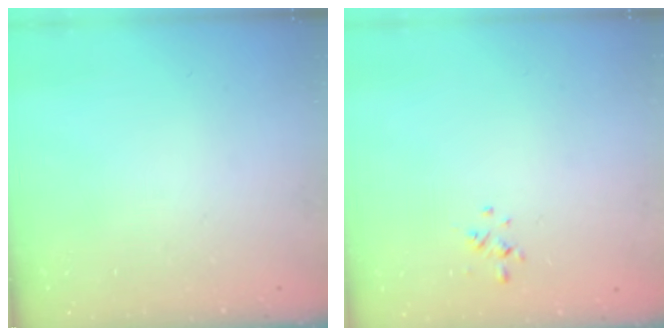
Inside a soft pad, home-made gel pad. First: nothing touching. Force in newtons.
{"total": 0.6, "press": 0.4, "slide": 0.5}